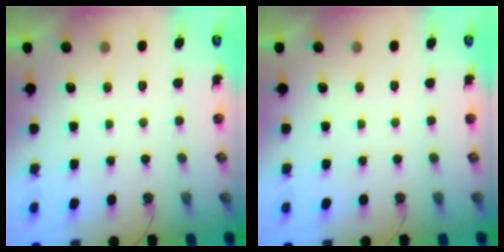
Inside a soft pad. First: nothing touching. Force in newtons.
{"total": 0.0}